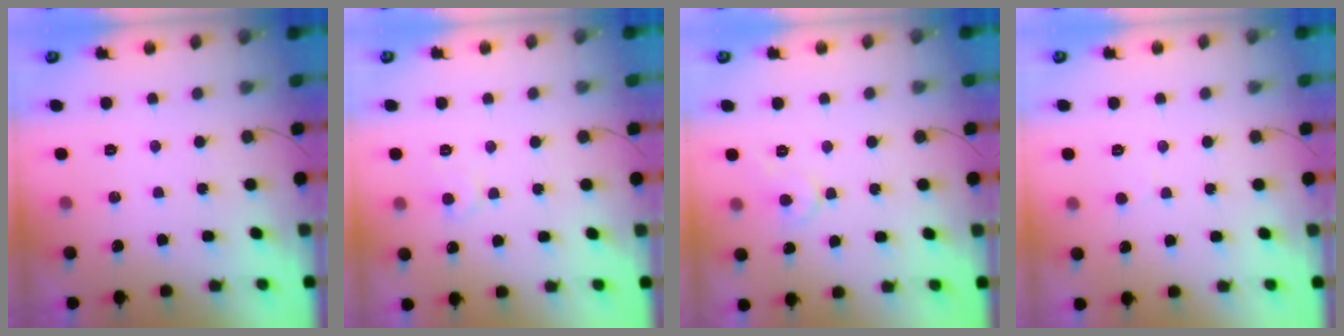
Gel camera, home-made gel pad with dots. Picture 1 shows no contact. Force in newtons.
{"total": 6.1, "press": 6.1, "slide": 0.4}
{"total": 5.7, "press": 5.6, "slide": 0.6}
{"total": 2.9, "press": 2.9, "slide": 0.3}